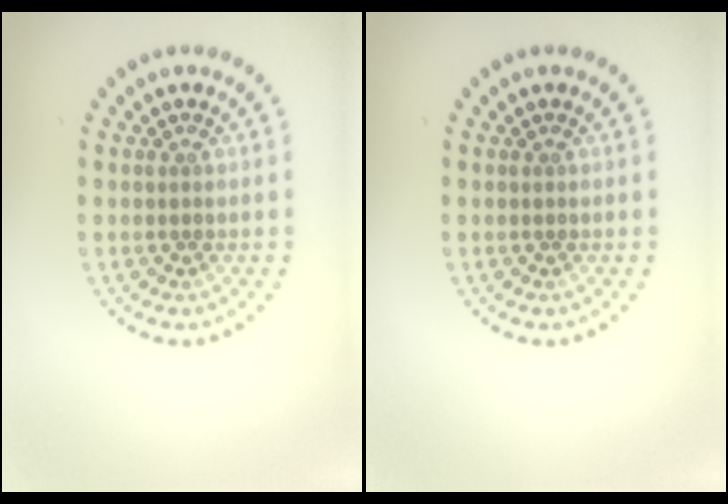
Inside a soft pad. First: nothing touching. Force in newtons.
{"total": 0.0}